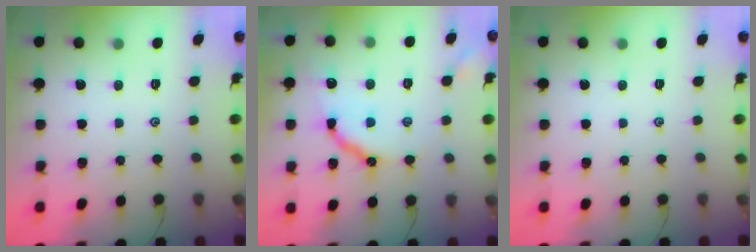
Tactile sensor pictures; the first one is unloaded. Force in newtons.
{"total": 10.3, "press": 10.2, "slide": 1.1}
{"total": 0.0}